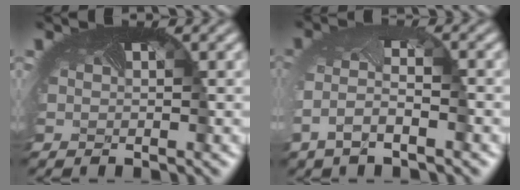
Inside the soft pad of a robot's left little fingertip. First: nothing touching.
{"total": 3.5, "force": [-1.8, 1.3, 2.7], "torque": [-0.073, -0.005, -0.038]}